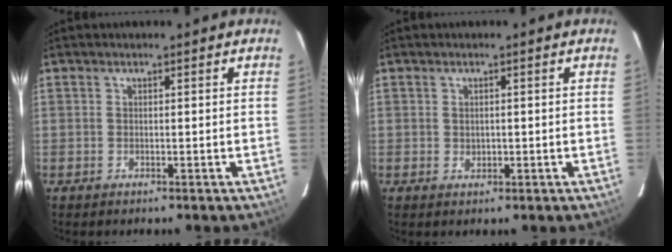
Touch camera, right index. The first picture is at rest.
{"total": 1.2, "force": [0.0, 1.1, 0.5], "torque": [-0.006, 0.000, 0.003]}